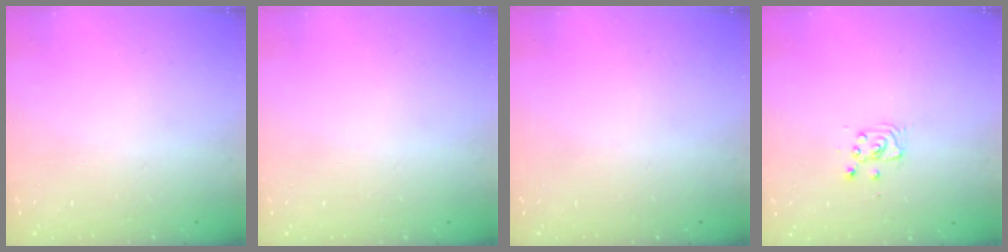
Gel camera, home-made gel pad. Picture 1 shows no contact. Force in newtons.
{"total": 0.0}
{"total": 0.0}
{"total": 3.6, "press": 3.6, "slide": 0.4}